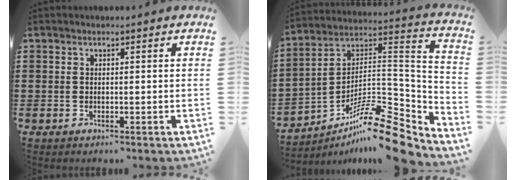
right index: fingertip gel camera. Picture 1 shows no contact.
{"total": 13.8, "force": [-10.5, 3.0, 8.5], "torque": [-0.128, 0.027, -0.194]}